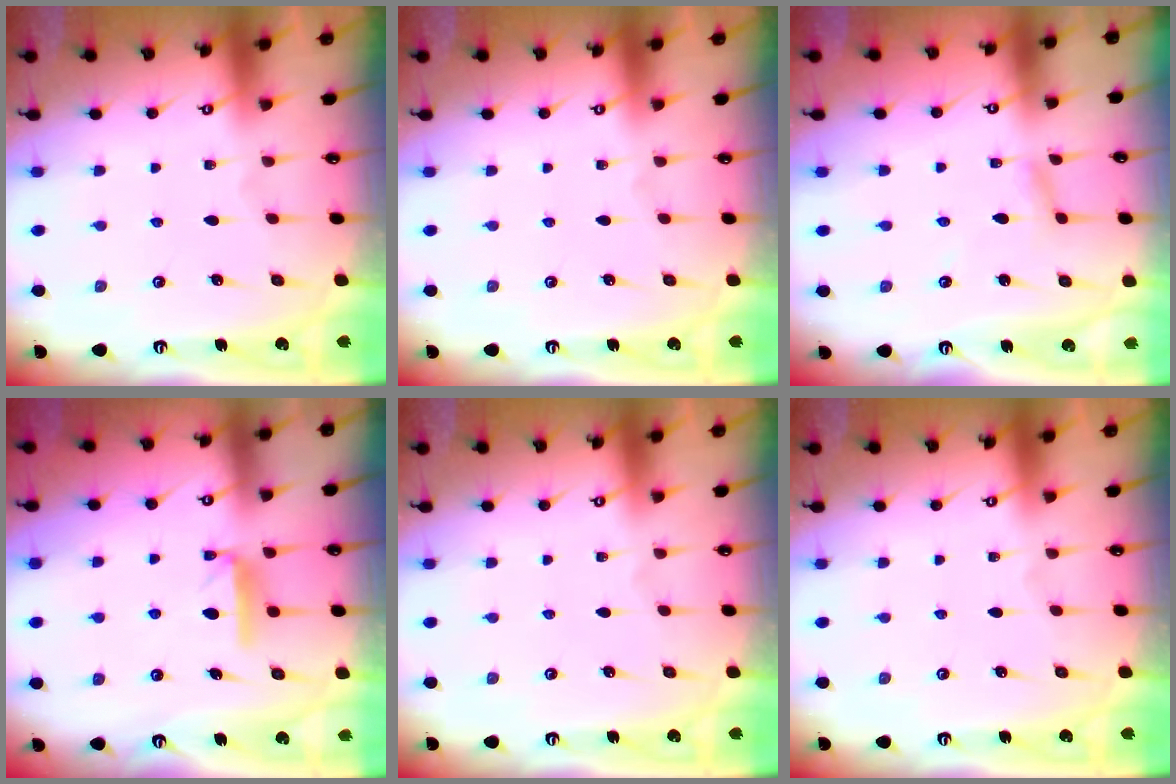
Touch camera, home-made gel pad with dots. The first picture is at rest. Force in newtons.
{"total": 0.0}
{"total": 2.9, "press": 2.9, "slide": 0.3}
{"total": 7.3, "press": 7.3, "slide": 0.2}
{"total": 0.0}
{"total": 0.0}